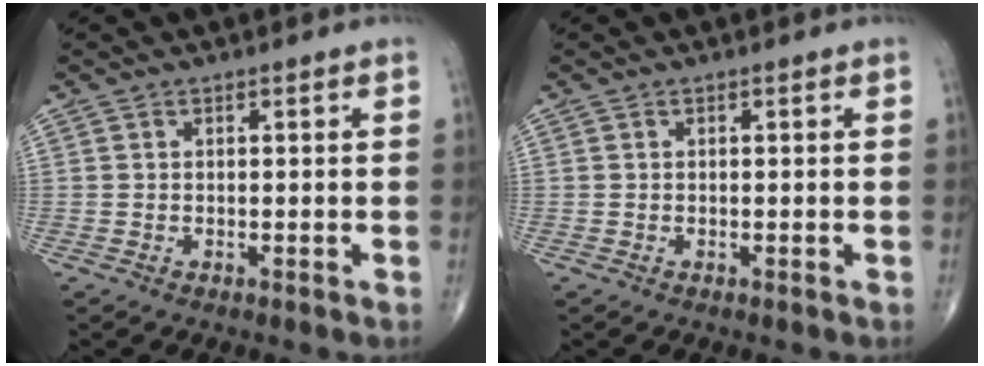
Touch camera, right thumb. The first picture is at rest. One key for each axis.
{"total": 0.0}